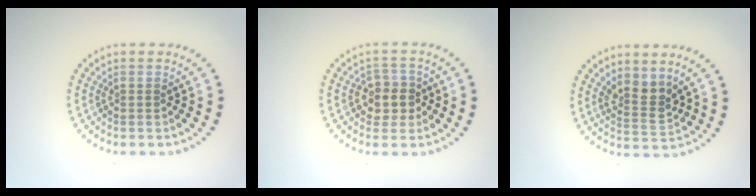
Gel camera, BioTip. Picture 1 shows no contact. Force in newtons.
{"total": 2.8, "press": 2.6, "slide": 0.9}
{"total": 2.7, "press": 2.3, "slide": 1.5}